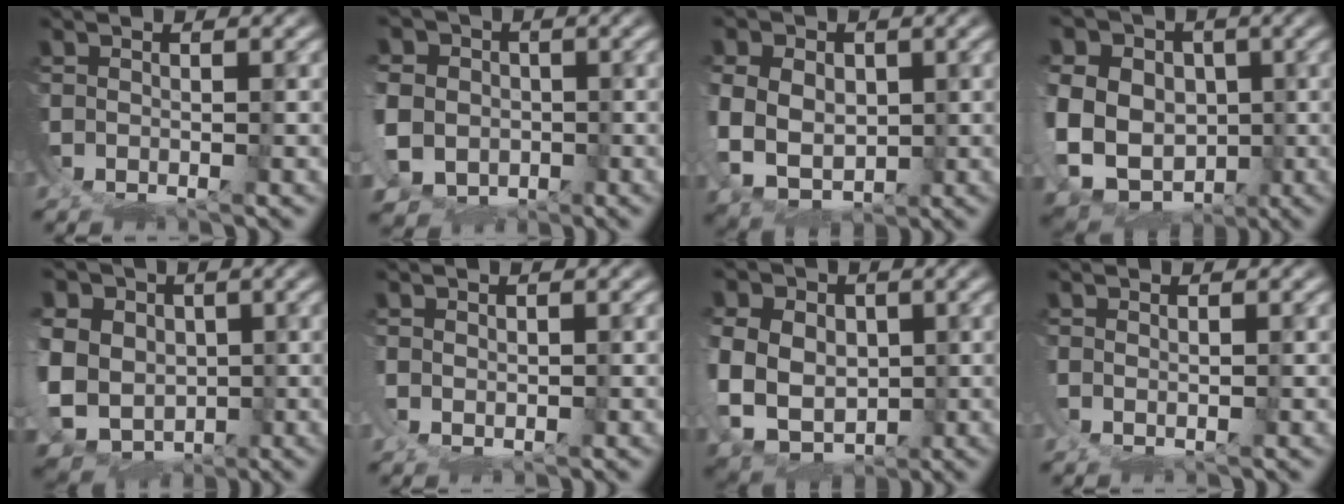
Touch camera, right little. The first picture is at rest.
{"total": 9.6, "force": [-0.2, 8.4, 4.6], "torque": [-0.103, -0.035, 0.003]}
{"total": 9.7, "force": [-1.0, 8.0, 5.4], "torque": [-0.137, -0.050, 0.000]}
{"total": 15.3, "force": [-2.9, 12.8, 7.9], "torque": [-0.185, -0.064, -0.037]}
{"total": 11.8, "force": [-1.2, 10.0, 6.1], "torque": [-0.157, -0.063, -0.003]}
{"total": 1.4, "force": [1.1, 0.1, 0.8], "torque": [-0.024, -0.008, 0.031]}
{"total": 11.2, "force": [-1.6, 9.3, 5.9], "torque": [-0.156, -0.063, -0.007]}
{"total": 1.1, "force": [0.8, -0.3, 0.6], "torque": [-0.016, -0.006, 0.022]}